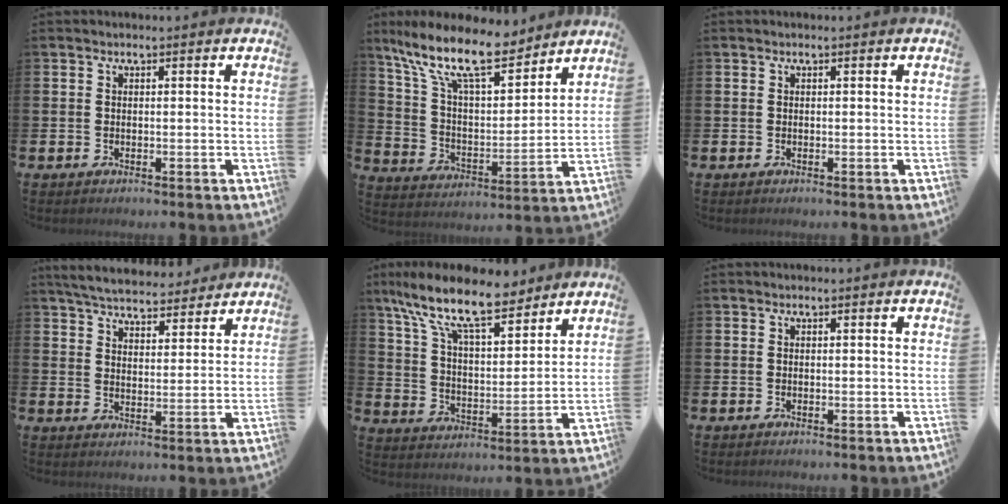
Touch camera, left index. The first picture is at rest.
{"total": 13.5, "force": [10.8, 4.3, 6.9], "torque": [-0.162, -0.059, 0.188]}
{"total": 0.0}
{"total": 5.9, "force": [5.7, 1.2, 1.0], "torque": [-0.036, -0.034, 0.099]}
{"total": 12.4, "force": [10.0, 3.9, 6.2], "torque": [-0.145, -0.052, 0.174]}
{"total": 0.0}